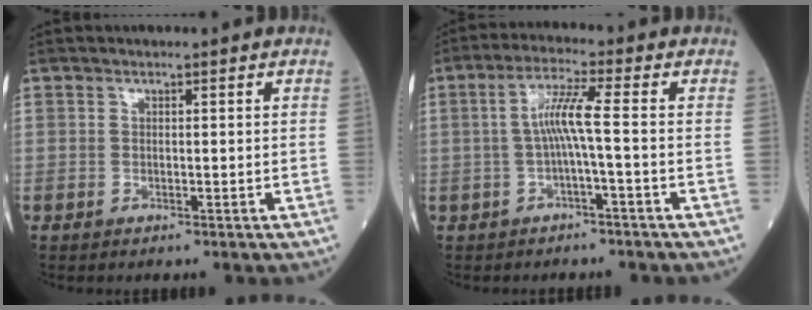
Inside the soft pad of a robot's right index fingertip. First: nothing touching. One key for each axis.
{"total": 5.3, "fx": -0.6, "fy": -0.3, "fz": 5.2, "tx": -0.103, "ty": 0.017, "tz": -0.010}